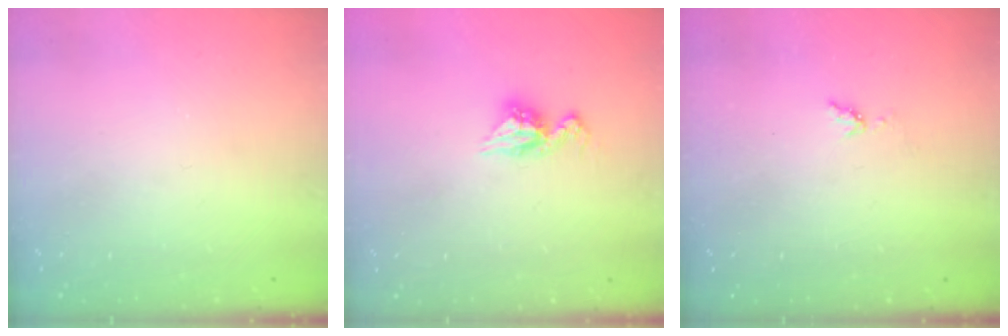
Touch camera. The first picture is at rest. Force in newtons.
{"total": 8.1, "press": 8.1, "slide": 0.6}
{"total": 4.4, "press": 4.3, "slide": 0.6}